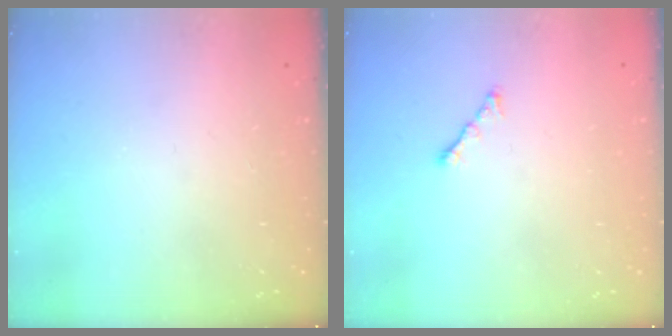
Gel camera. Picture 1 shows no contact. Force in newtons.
{"total": 1.8, "press": 1.7, "slide": 0.6}